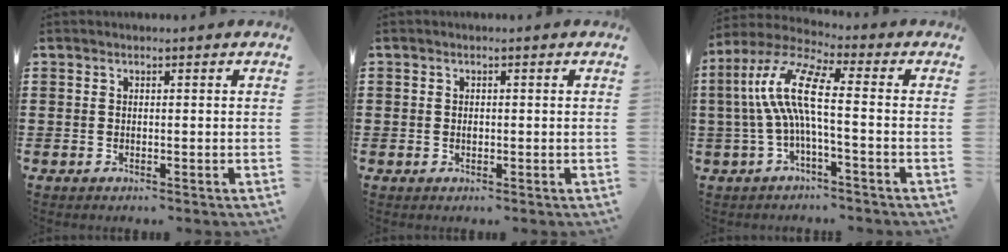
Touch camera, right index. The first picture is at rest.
{"total": 0.8, "force": [0.0, 0.7, 0.4], "torque": [-0.010, 0.001, 0.001]}
{"total": 10.8, "force": [-0.6, 2.6, 10.4], "torque": [-0.230, -0.007, -0.022]}